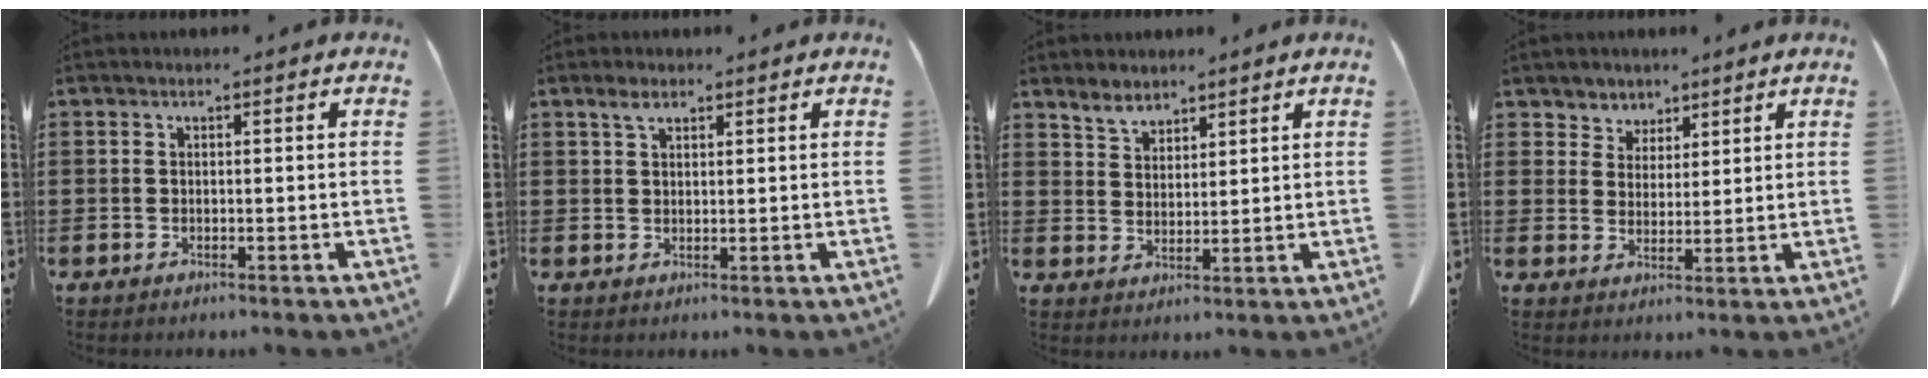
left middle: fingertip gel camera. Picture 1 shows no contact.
{"total": 2.3, "force": [1.6, 0.9, 1.5], "torque": [-0.033, 0.001, 0.030]}
{"total": 3.5, "force": [3.1, 1.4, 0.6], "torque": [-0.022, -0.003, 0.060]}
{"total": 4.0, "force": [3.2, 2.3, -0.4], "torque": [-0.013, -0.005, 0.061]}